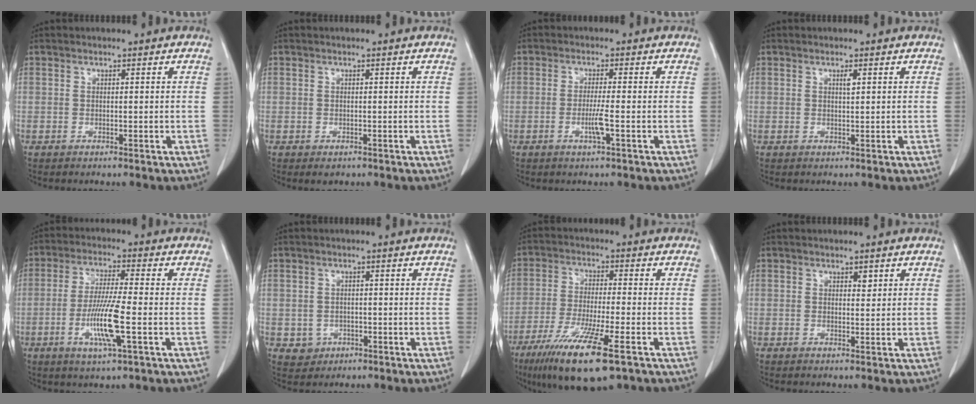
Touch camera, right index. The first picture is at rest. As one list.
[{"total": 1.2, "force": [-0.7, 0.9, 0.5], "torque": [-0.007, 0.000, -0.003]}, {"total": 3.1, "force": [-1.0, -0.3, 2.9], "torque": [-0.059, -0.005, -0.019]}, {"total": 0.9, "force": [0.4, 0.0, 0.8], "torque": [-0.017, -0.001, 0.007]}, {"total": 9.0, "force": [-2.5, 0.1, 8.6], "torque": [-0.170, -0.012, -0.050]}, {"total": 3.0, "force": [-0.9, 2.8, 0.5], "torque": [-0.002, 0.007, -0.006]}, {"total": 13.7, "force": [-8.0, 1.6, 11.1], "torque": [-0.209, -0.039, -0.138]}, {"total": 0.9, "force": [0.5, 0.4, 0.6], "torque": [-0.007, -0.003, 0.007]}]